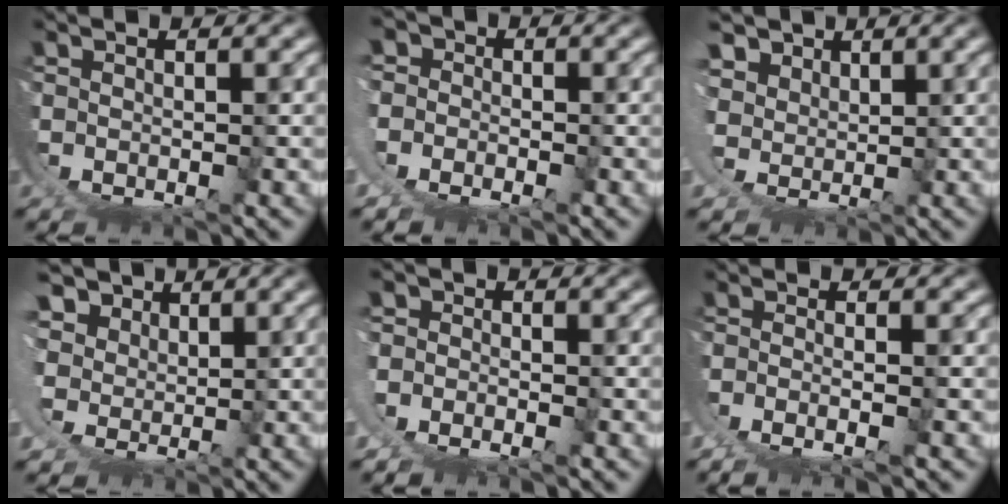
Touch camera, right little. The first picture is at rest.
{"total": 4.9, "force": [1.0, 4.5, 1.6], "torque": [-0.041, -0.004, 0.006]}
{"total": 8.1, "force": [3.6, 6.6, 3.0], "torque": [-0.097, -0.018, 0.057]}
{"total": 10.4, "force": [3.8, 8.9, 4.0], "torque": [-0.124, -0.025, 0.060]}
{"total": 3.6, "force": [-0.1, 3.5, 1.0], "torque": [-0.029, -0.006, -0.007]}
{"total": 2.8, "force": [-0.6, 0.8, 2.6], "torque": [-0.059, -0.016, 0.000]}